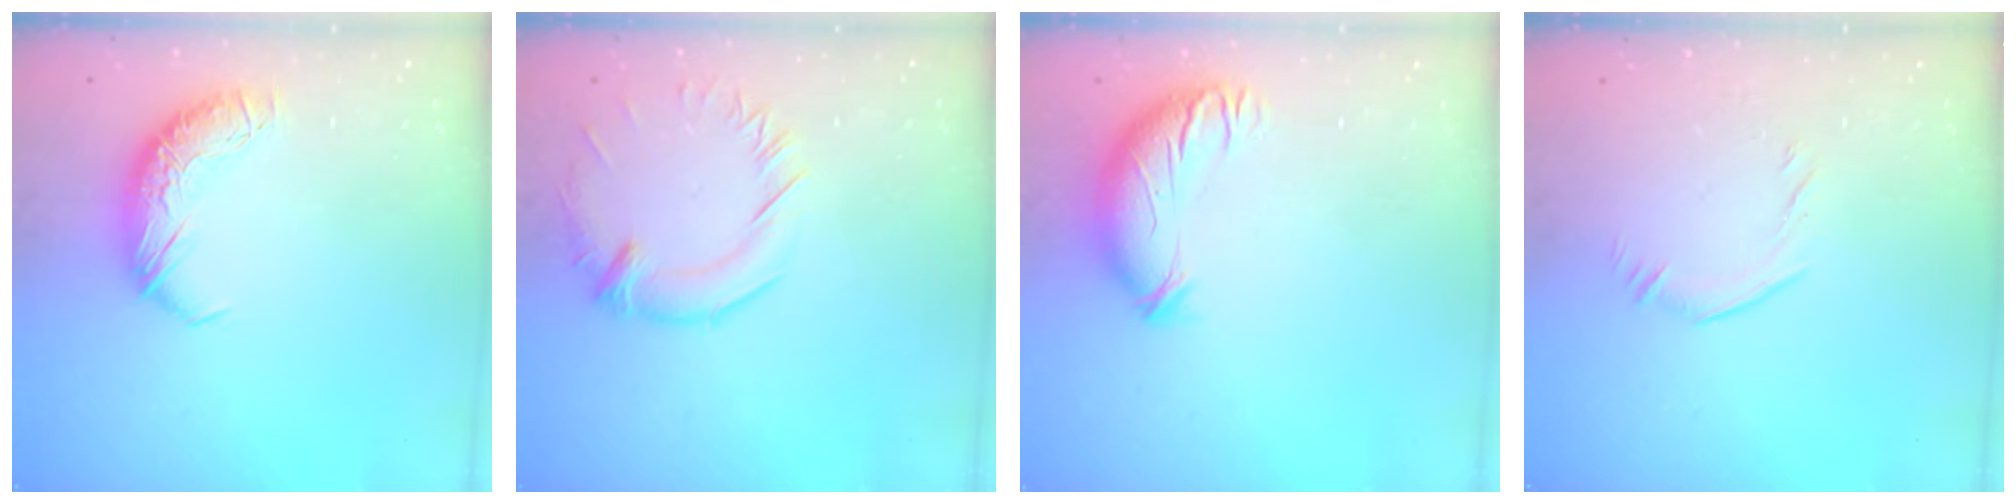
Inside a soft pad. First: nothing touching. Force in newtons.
{"total": 1.2, "press": 0.6, "slide": 1.1}
{"total": 3.6, "press": 2.9, "slide": 2.2}
{"total": 5.7, "press": 5.6, "slide": 1.2}